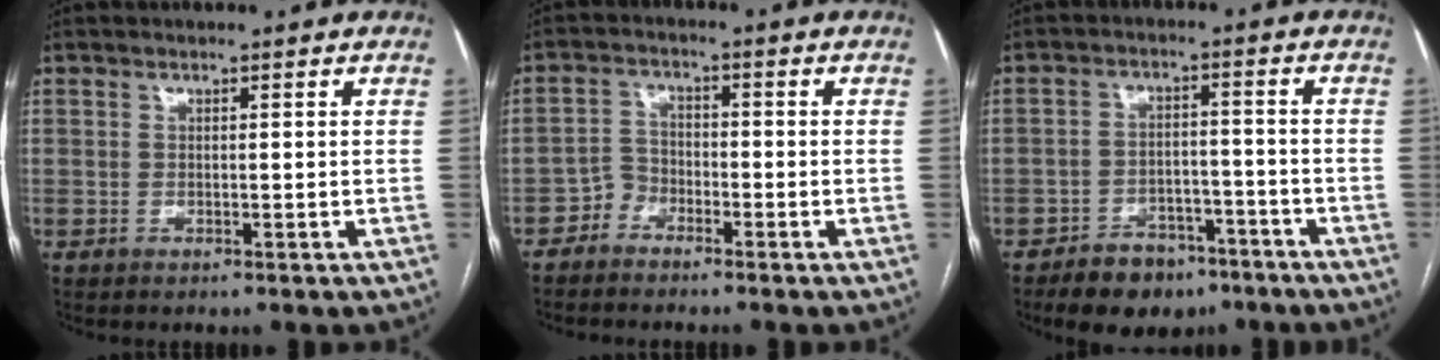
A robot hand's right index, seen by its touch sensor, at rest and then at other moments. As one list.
[{"total": 2.8, "force": [-2.2, 1.7, 0.0], "torque": [0.006, 0.007, -0.045]}, {"total": 8.8, "force": [-6.4, 4.8, 3.6], "torque": [-0.058, 0.009, -0.097]}]